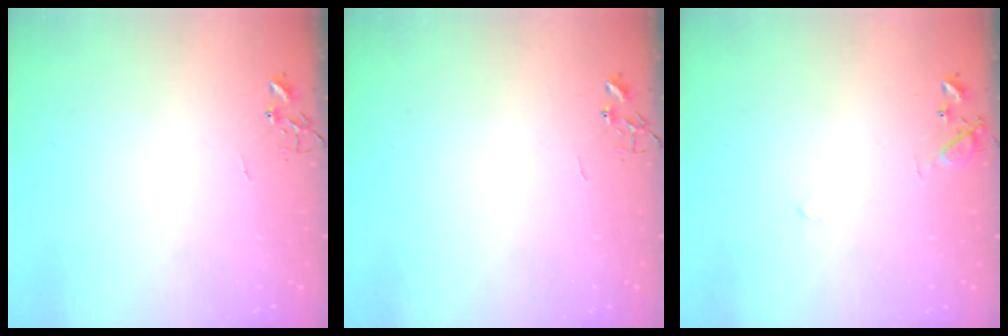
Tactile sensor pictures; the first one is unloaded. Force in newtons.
{"total": 0.0}
{"total": 8.6, "press": 8.5, "slide": 1.1}